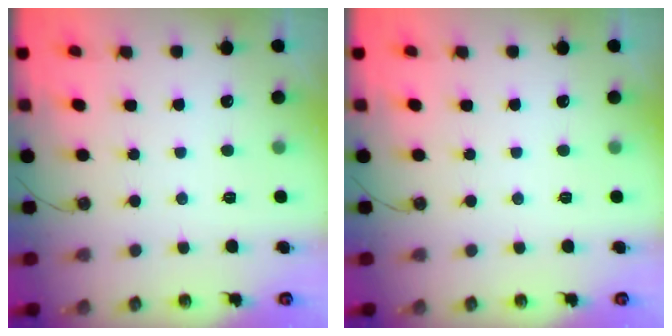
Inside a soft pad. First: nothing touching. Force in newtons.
{"total": 0.0}